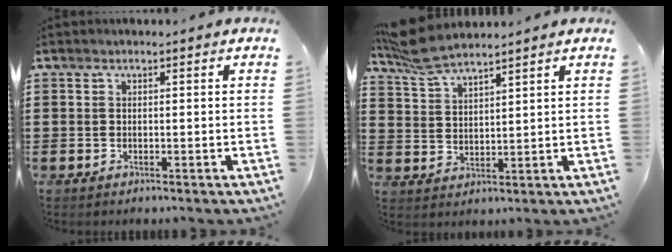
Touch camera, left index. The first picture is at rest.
{"total": 6.4, "force": [5.5, 1.1, 3.0], "torque": [-0.076, -0.006, 0.104]}